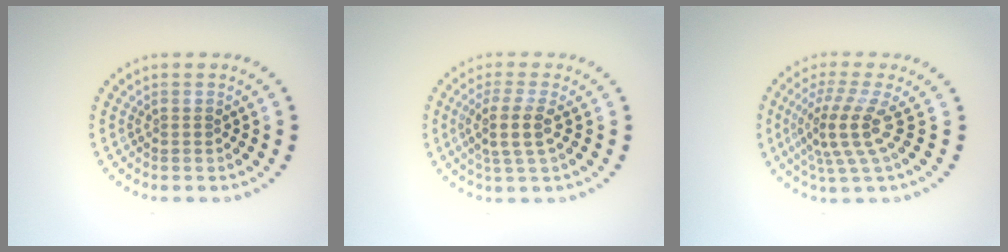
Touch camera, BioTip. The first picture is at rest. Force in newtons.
{"total": 2.7, "press": 2.2, "slide": 1.6}
{"total": 3.8, "press": 2.7, "slide": 2.6}